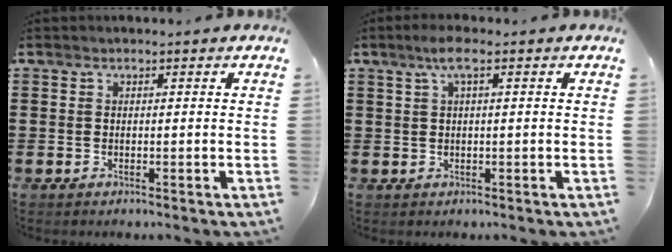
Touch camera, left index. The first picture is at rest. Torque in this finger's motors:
{"motor_torque": [0.63, -0.56, 0.20, 0.04]}